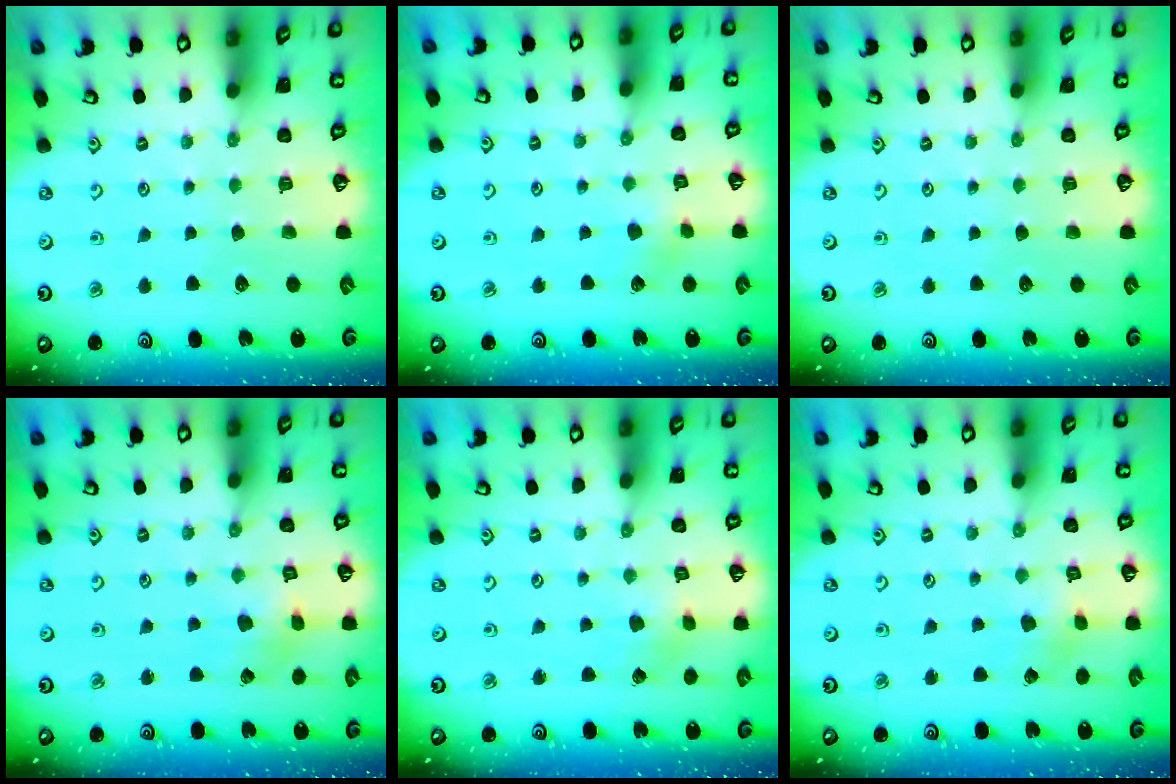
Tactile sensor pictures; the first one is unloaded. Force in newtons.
{"total": 3.8, "press": 3.8, "slide": 0.4}
{"total": 0.0}
{"total": 2.7, "press": 2.7, "slide": 0.5}
{"total": 1.9, "press": 1.9, "slide": 0.2}
{"total": 2.7, "press": 2.7, "slide": 0.3}